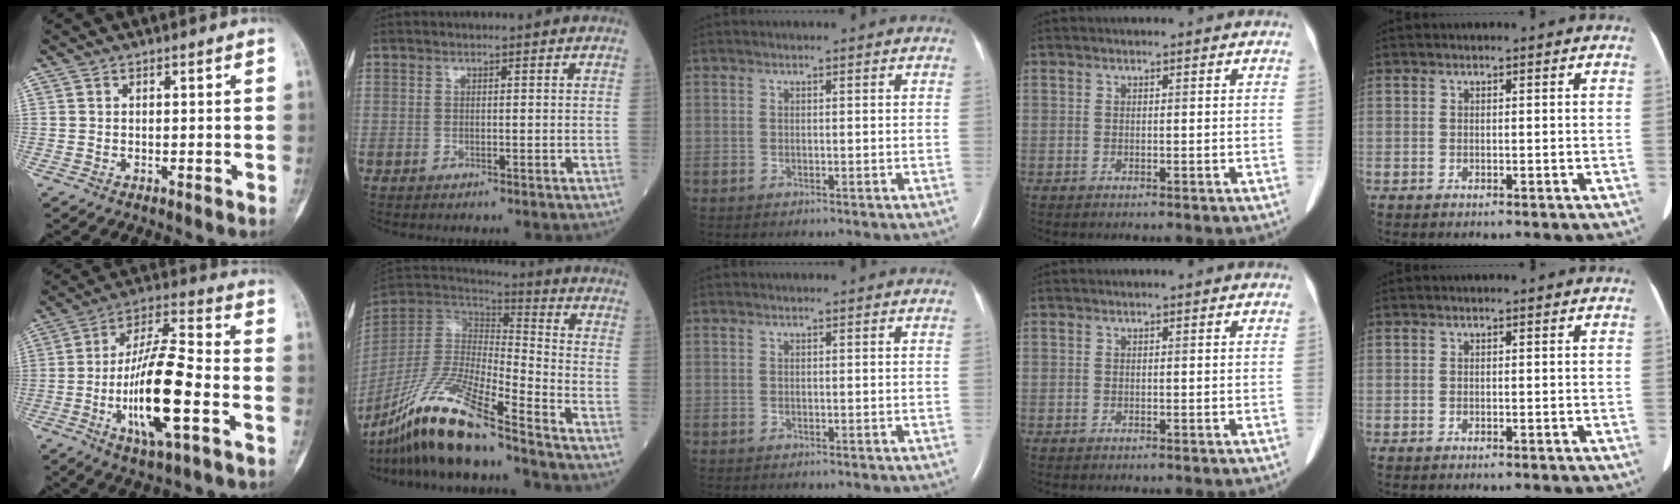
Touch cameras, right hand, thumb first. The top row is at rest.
{"thumb": {"total": 16.4, "force": [-4.7, 4.4, 15.1], "torque": [-0.280, 0.024, -0.082]}, "index": {"total": 17.2, "force": [-13.0, 1.3, 11.1], "torque": [-0.238, -0.025, -0.245]}}